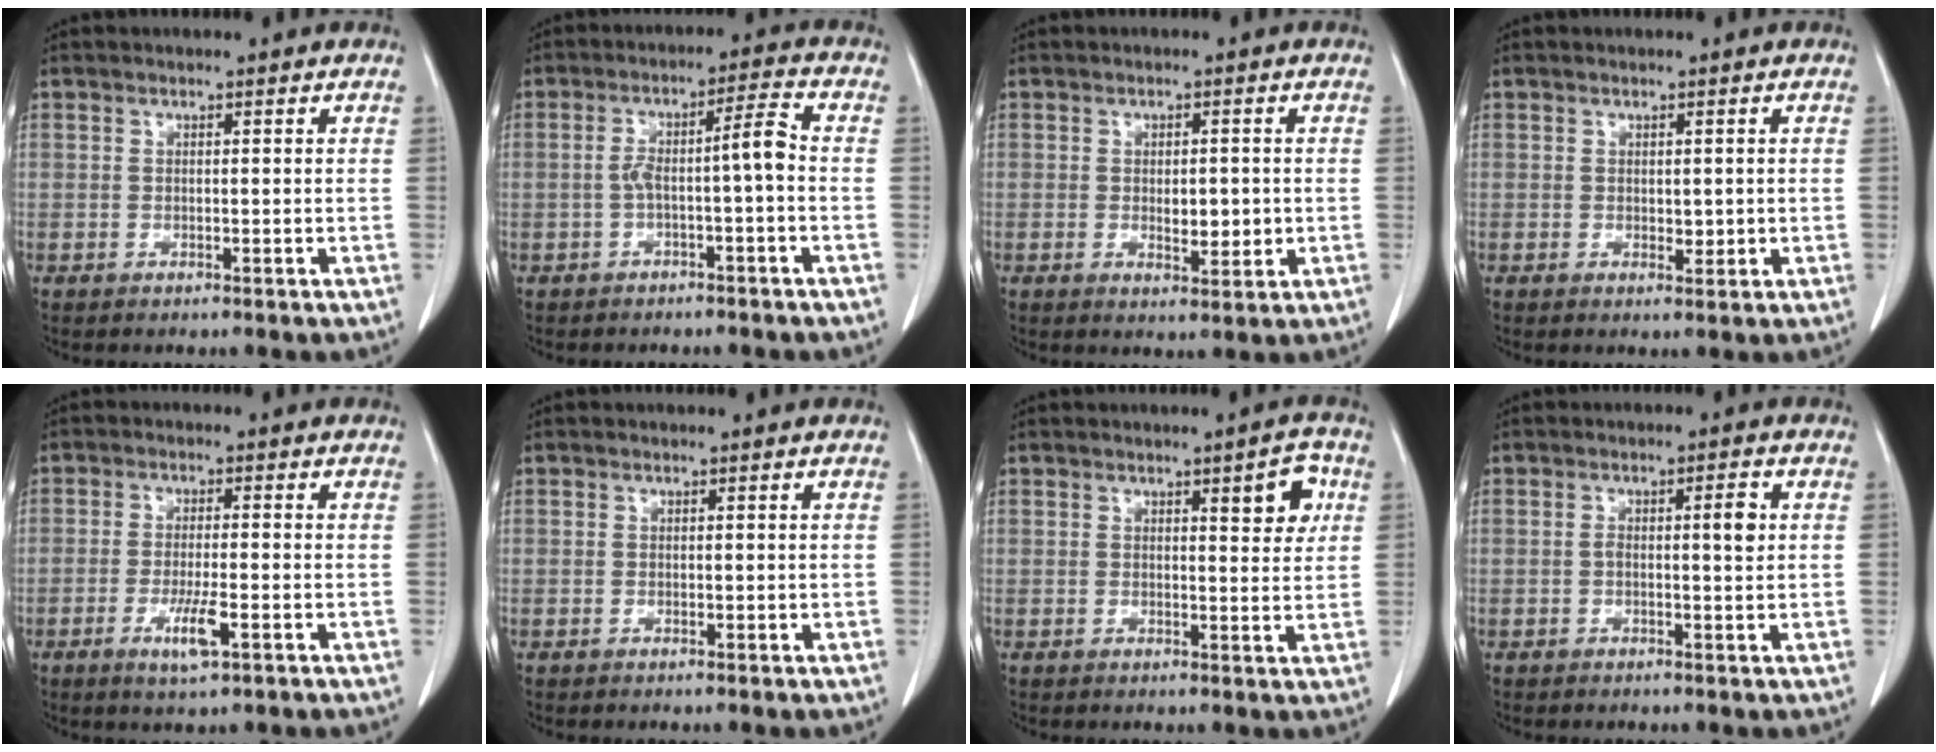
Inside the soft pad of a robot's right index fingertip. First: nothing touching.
{"total": 5.5, "force": [-1.2, 0.2, 5.3], "torque": [-0.095, 0.028, -0.015]}
{"total": 3.1, "force": [-0.1, 1.7, 2.6], "torque": [-0.035, -0.003, 0.005]}
{"total": 1.5, "force": [0.1, 1.0, 1.1], "torque": [-0.012, -0.003, 0.005]}
{"total": 4.9, "force": [-2.1, 0.6, 4.4], "torque": [-0.084, -0.008, -0.035]}
{"total": 0.0}
{"total": 4.8, "force": [2.0, 1.3, 4.2], "torque": [-0.052, 0.000, 0.026]}
{"total": 3.3, "force": [0.4, 0.6, 3.3], "torque": [-0.057, 0.007, 0.007]}